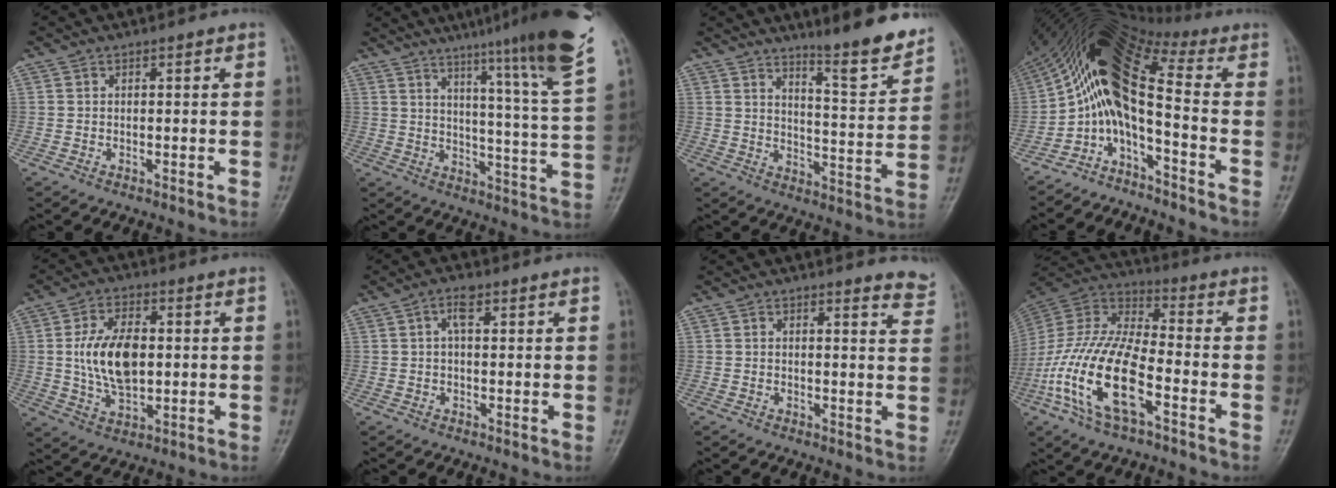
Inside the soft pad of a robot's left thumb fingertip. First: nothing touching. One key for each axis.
{"total": 20.7, "fx": 14.4, "fy": 0.1, "fz": 14.9, "tx": -0.195, "ty": -0.081, "tz": 0.192}
{"total": 11.7, "fx": 9.5, "fy": 1.2, "fz": 6.7, "tx": -0.079, "ty": -0.075, "tz": 0.144}
{"total": 11.8, "fx": -2.4, "fy": 4.2, "fz": 10.7, "tx": -0.202, "ty": 0.098, "tz": -0.056}
{"total": 11.4, "fx": 1.1, "fy": 6.2, "fz": 9.5, "tx": -0.170, "ty": -0.003, "tz": 0.027}
{"total": 2.9, "fx": 1.2, "fy": 1.3, "fz": 2.4, "tx": -0.041, "ty": 0.006, "tz": 0.021}
{"total": 4.3, "fx": 4.1, "fy": 0.7, "fz": 0.9, "tx": 0.001, "ty": -0.034, "tz": 0.026}
{"total": 18.4, "fx": -6.8, "fy": 7.6, "fz": 15.3, "tx": -0.322, "ty": 0.030, "tz": -0.131}